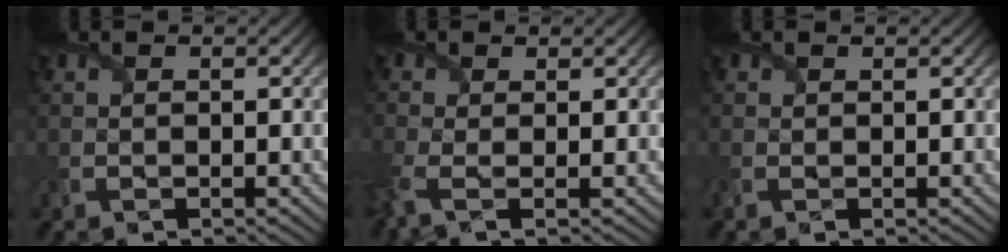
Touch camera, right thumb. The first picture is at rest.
{"total": 3.4, "force": [-0.9, 1.5, 2.9], "torque": [-0.085, -0.010, -0.025]}
{"total": 0.9, "force": [0.3, 0.7, 0.5], "torque": [-0.014, 0.002, 0.005]}